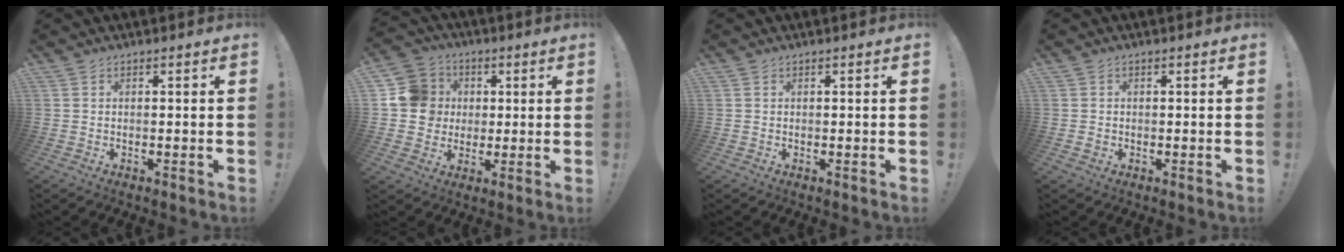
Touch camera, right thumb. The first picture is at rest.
{"total": 12.8, "force": [1.5, 12.0, 4.1], "torque": [-0.060, 0.008, 0.034]}
{"total": 0.0}
{"total": 0.9, "force": [-0.1, 0.8, 0.4], "torque": [0.002, -0.001, -0.004]}